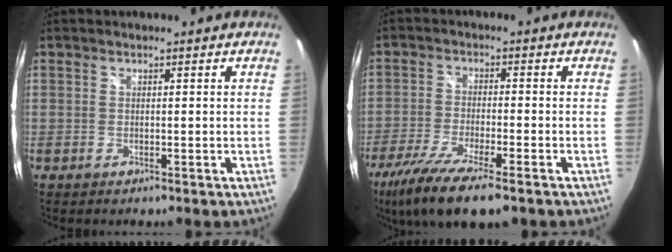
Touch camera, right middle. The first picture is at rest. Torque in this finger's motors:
{"motor_torque": [0.53, -0.50, 0.19, 0.10]}